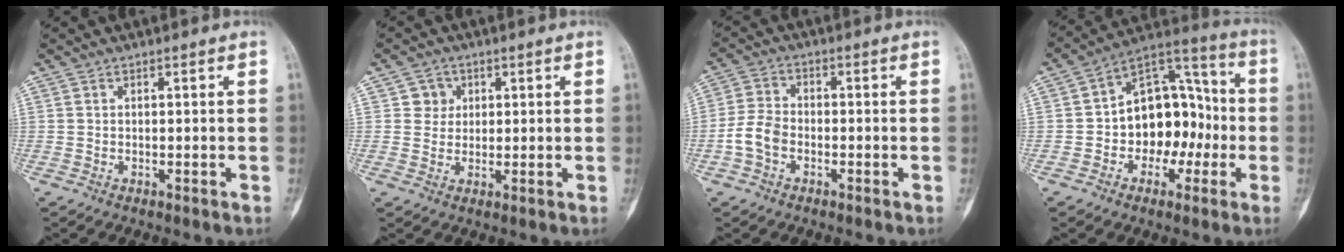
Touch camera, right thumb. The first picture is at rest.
{"total": 3.6, "force": [1.1, 3.4, 0.4], "torque": [0.018, 0.000, 0.013]}
{"total": 5.7, "force": [-2.0, 4.0, 3.5], "torque": [-0.068, 0.019, -0.045]}
{"total": 15.4, "force": [-2.4, 10.8, 10.7], "torque": [-0.111, 0.052, -0.046]}